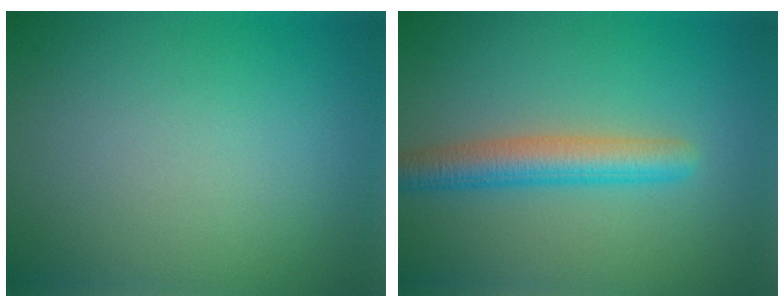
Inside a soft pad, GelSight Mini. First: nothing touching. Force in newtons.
{"total": 4.1, "press": 4.1, "slide": 0.1}